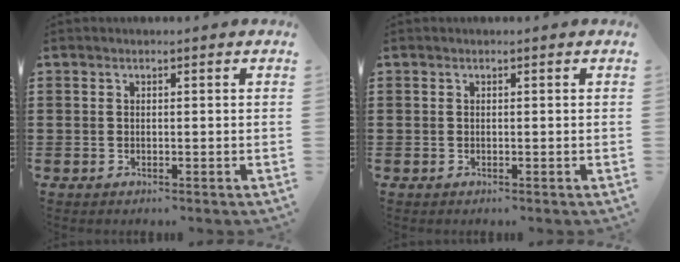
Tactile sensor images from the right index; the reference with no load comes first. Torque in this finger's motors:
{"motor_torque": [-0.20, 0.14, 0.00, 0.00]}